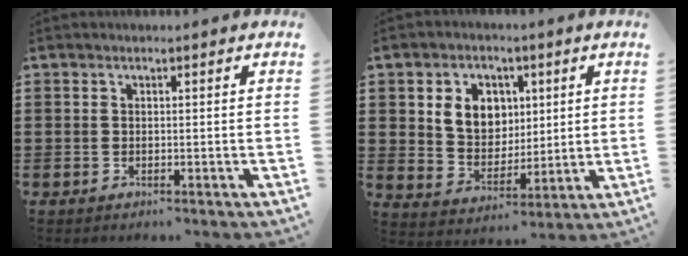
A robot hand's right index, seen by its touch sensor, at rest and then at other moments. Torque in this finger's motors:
{"motor_torque": [0.48, 0.18, 0.35, 0.12]}